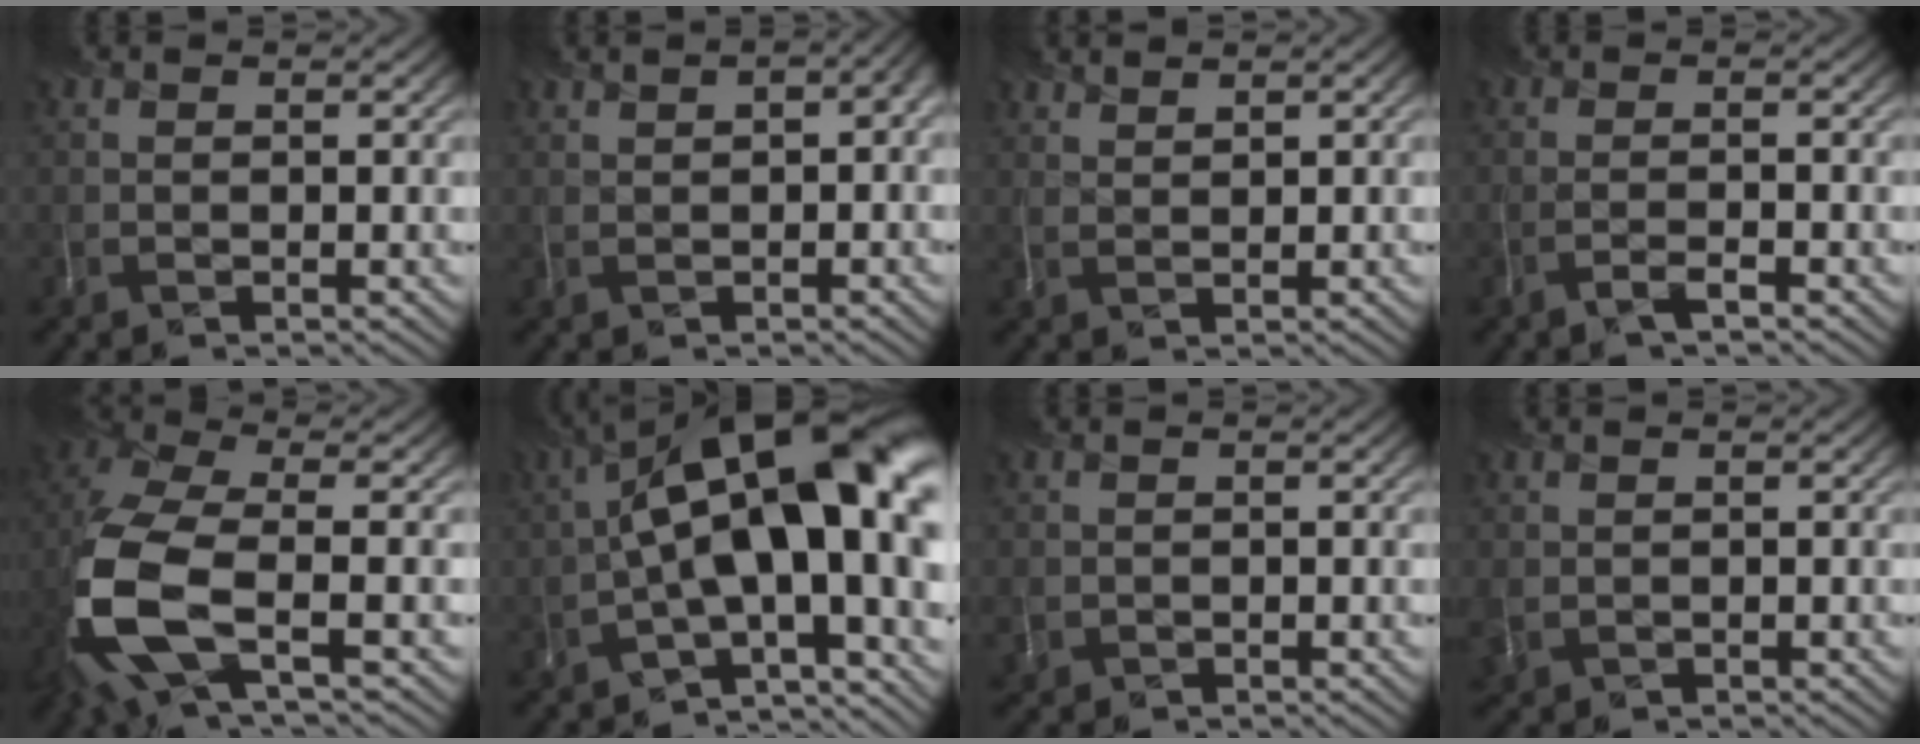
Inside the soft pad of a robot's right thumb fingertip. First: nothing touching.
{"total": 2.2, "force": [0.2, 1.0, 2.0], "torque": [-0.031, 0.003, 0.009]}
{"total": 2.0, "force": [2.0, 0.3, 0.0], "torque": [-0.006, 0.007, 0.040]}
{"total": 1.6, "force": [-1.1, 0.1, 1.1], "torque": [-0.008, 0.011, -0.033]}
{"total": 12.0, "force": [-3.2, 5.4, 10.2], "torque": [-0.260, -0.017, -0.065]}
{"total": 19.0, "force": [-0.9, 7.7, 17.4], "torque": [-0.232, 0.022, -0.013]}
{"total": 2.0, "force": [-0.3, 1.8, 0.8], "torque": [-0.021, -0.005, -0.008]}
{"total": 2.7, "force": [-0.1, 2.1, 1.7], "torque": [-0.050, -0.001, -0.004]}